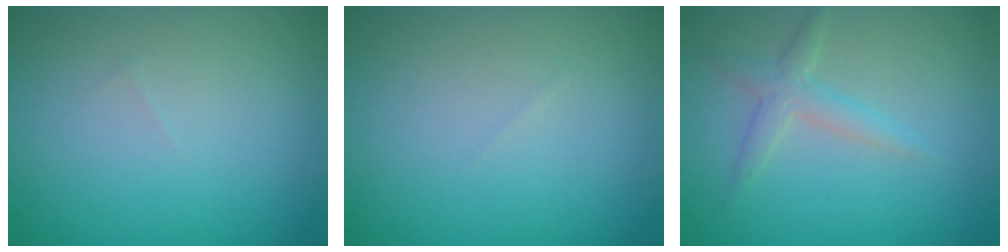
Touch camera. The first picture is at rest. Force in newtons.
{"total": 0.0}
{"total": 1.9, "press": 1.9, "slide": 0.0}